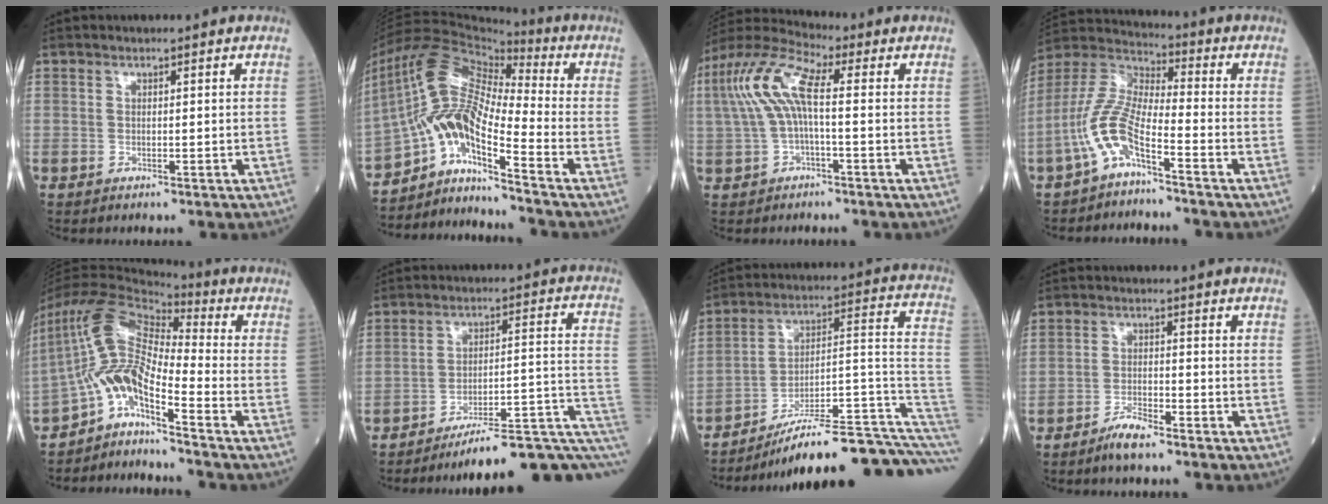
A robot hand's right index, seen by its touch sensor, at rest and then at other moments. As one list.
[{"total": 13.4, "force": [-6.8, 2.0, 11.4], "torque": [-0.238, 0.018, -0.121]}, {"total": 10.3, "force": [1.1, 2.9, 9.8], "torque": [-0.220, 0.036, 0.015]}, {"total": 9.3, "force": [-4.9, 2.1, 7.6], "torque": [-0.188, 0.007, -0.104]}, {"total": 11.7, "force": [-6.5, 2.3, 9.5], "torque": [-0.202, 0.027, -0.122]}, {"total": 17.5, "force": [-11.1, 2.5, 13.3], "torque": [-0.119, 0.053, -0.150]}, {"total": 23.6, "force": [-19.1, 0.5, 13.9], "torque": [-0.115, 0.038, -0.282]}, {"total": 3.8, "force": [-3.1, 0.4, 2.1], "torque": [-0.045, -0.003, -0.059]}]